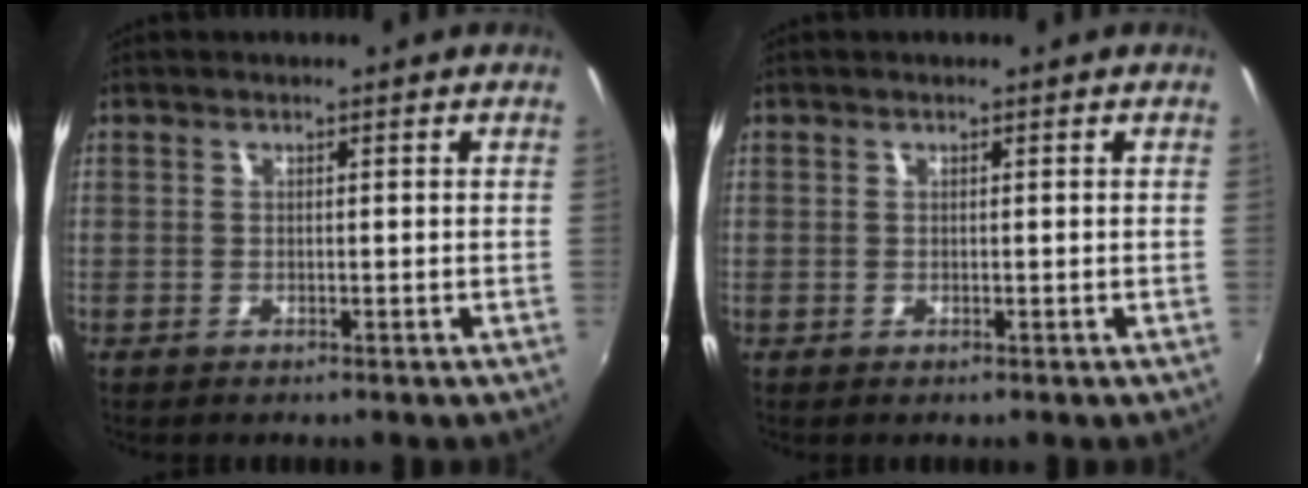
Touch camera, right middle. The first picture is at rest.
{"total": 0.0}